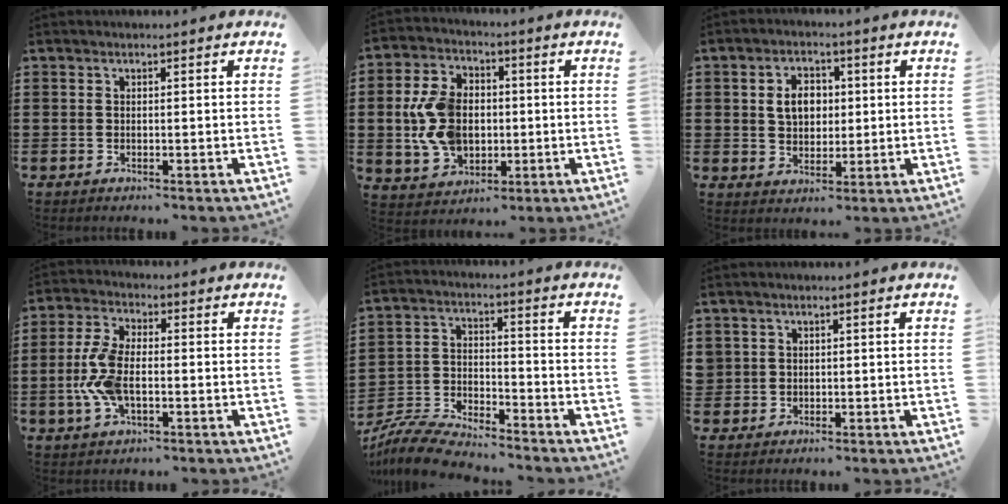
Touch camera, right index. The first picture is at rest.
{"total": 10.3, "force": [-0.2, 7.4, 7.1], "torque": [-0.180, 0.012, -0.008]}
{"total": 5.1, "force": [0.7, 3.9, 3.3], "torque": [-0.069, 0.012, 0.007]}
{"total": 7.9, "force": [-1.3, 3.9, 6.7], "torque": [-0.167, -0.005, -0.033]}
{"total": 7.7, "force": [-7.4, 1.0, 1.7], "torque": [-0.047, 0.008, -0.148]}
{"total": 1.5, "force": [0.4, 1.4, 0.1], "torque": [-0.008, 0.007, 0.007]}